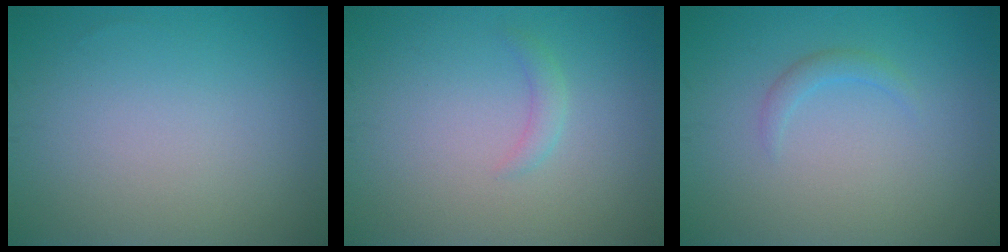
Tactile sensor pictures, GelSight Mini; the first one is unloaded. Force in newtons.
{"total": 1.1, "press": 1.1, "slide": 0.1}
{"total": 1.2, "press": 1.2, "slide": 0.1}